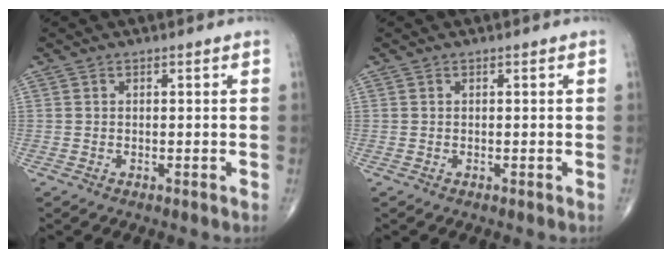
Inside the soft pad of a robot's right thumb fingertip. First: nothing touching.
{"total": 0.0}